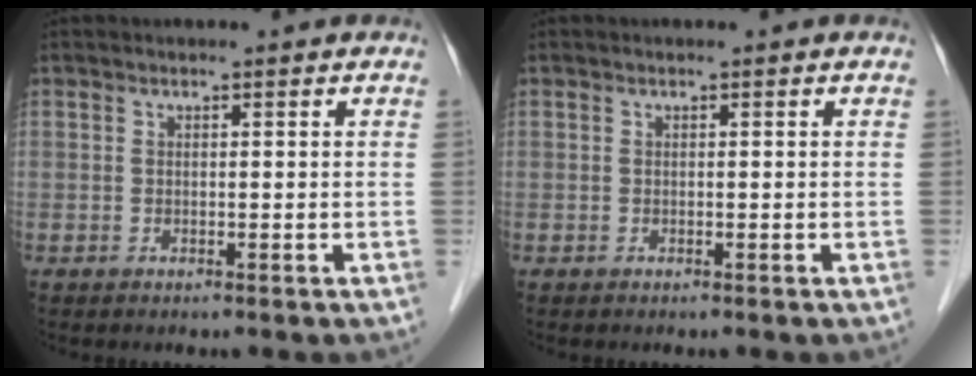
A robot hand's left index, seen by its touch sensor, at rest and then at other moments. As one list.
[{"total": 0.0}]